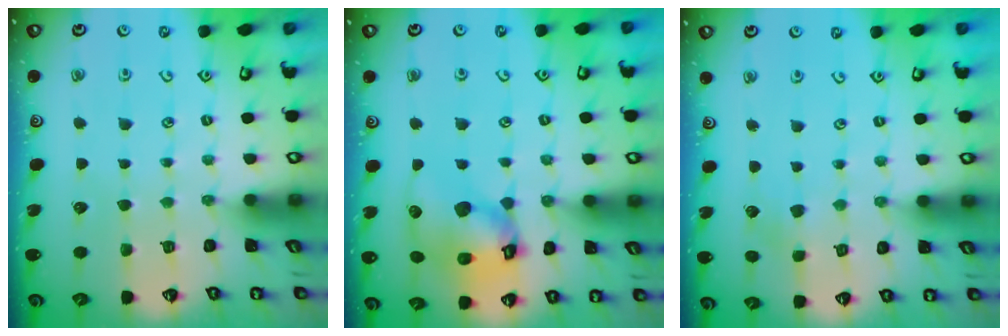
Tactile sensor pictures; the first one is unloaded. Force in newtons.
{"total": 15.4, "press": 15.3, "slide": 2.0}
{"total": 1.6, "press": 1.6, "slide": 0.2}